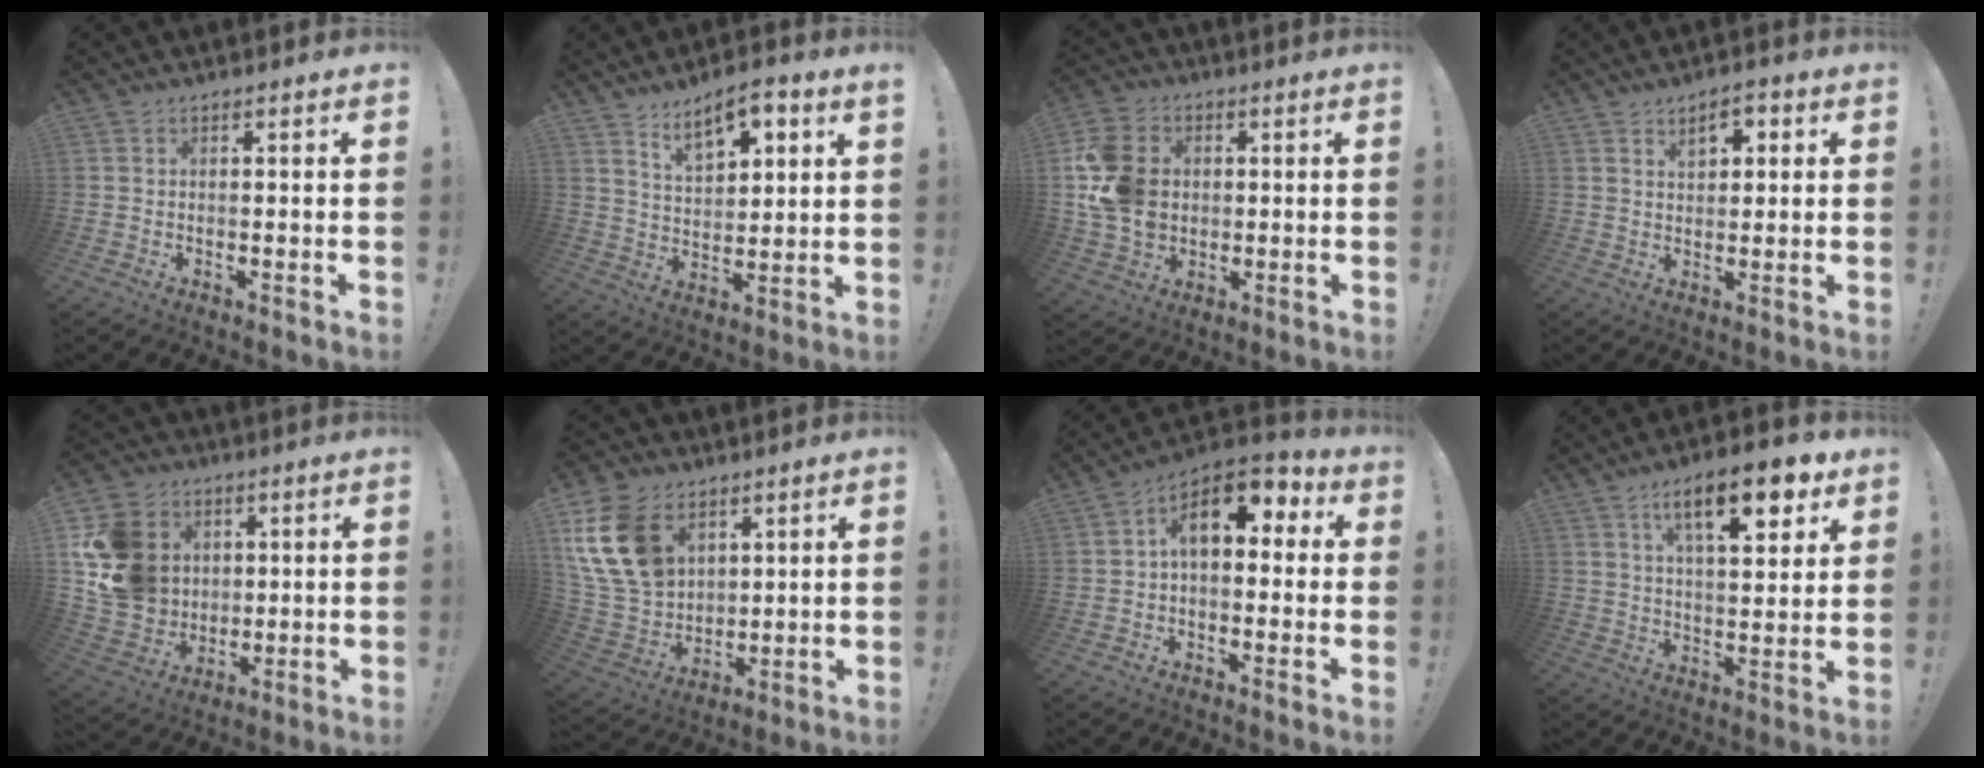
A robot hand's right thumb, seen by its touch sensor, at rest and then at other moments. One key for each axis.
{"total": 9.2, "fx": 6.4, "fy": 3.3, "fz": 5.6, "tx": -0.086, "ty": -0.033, "tz": 0.112}
{"total": 16.4, "fx": 1.2, "fy": 13.2, "fz": 9.5, "tx": -0.189, "ty": 0.004, "tz": 0.028}
{"total": 5.6, "fx": 2.6, "fy": 3.3, "fz": 3.7, "tx": -0.042, "ty": -0.008, "tz": 0.039}
{"total": 16.8, "fx": 3.8, "fy": 14.7, "fz": 7.1, "tx": -0.130, "ty": -0.004, "tz": 0.090}
{"total": 19.0, "fx": 8.6, "fy": 13.2, "fz": 10.7, "tx": -0.224, "ty": -0.037, "tz": 0.165}
{"total": 12.3, "fx": 3.9, "fy": 6.9, "fz": 9.4, "tx": -0.144, "ty": -0.007, "tz": 0.074}
{"total": 15.3, "fx": 8.1, "fy": 5.2, "fz": 12.0, "tx": -0.175, "ty": -0.030, "tz": 0.125}